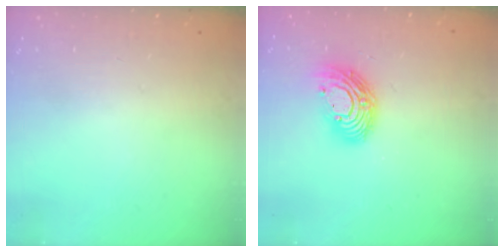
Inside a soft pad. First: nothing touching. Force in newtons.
{"total": 12.6, "press": 12.6, "slide": 1.2}